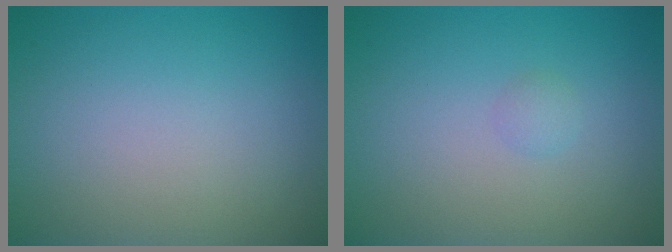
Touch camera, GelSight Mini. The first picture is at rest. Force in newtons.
{"total": 0.7, "press": 0.7, "slide": 0.0}